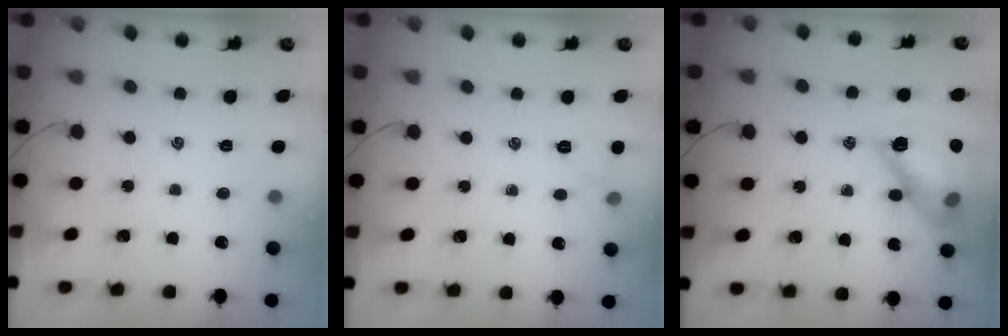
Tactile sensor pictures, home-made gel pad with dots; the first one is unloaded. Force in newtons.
{"total": 3.8, "press": 3.6, "slide": 1.1}
{"total": 15.1, "press": 14.9, "slide": 2.1}